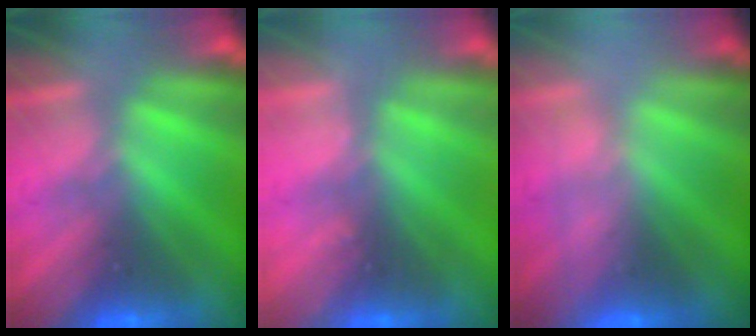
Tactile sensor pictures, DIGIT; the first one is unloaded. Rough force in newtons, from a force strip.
{"total": 2.4}
{"total": 2.4}